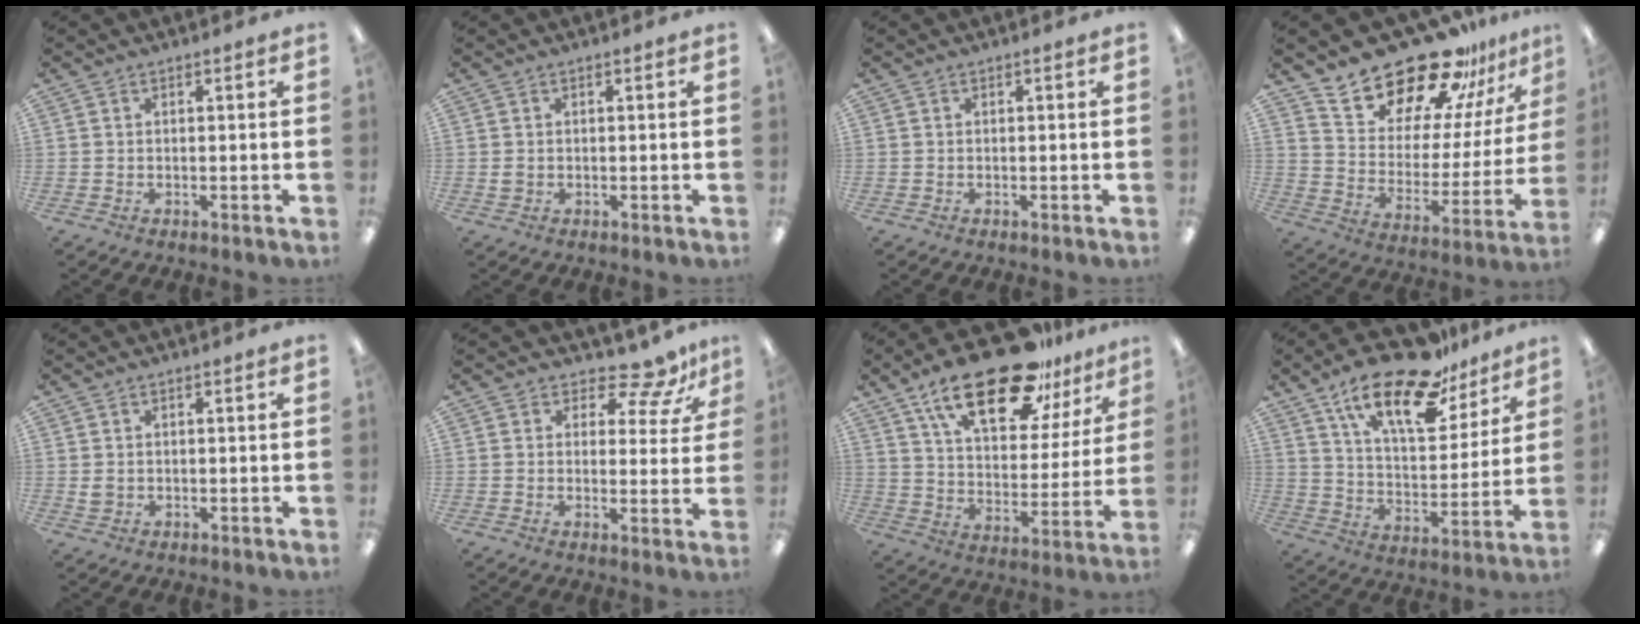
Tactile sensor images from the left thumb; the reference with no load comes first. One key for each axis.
{"total": 1.1, "fx": 0.2, "fy": 0.9, "fz": 0.6, "tx": -0.013, "ty": 0.005, "tz": 0.003}
{"total": 0.0}
{"total": 22.2, "fx": 18.6, "fy": 9.1, "fz": 8.0, "tx": -0.128, "ty": -0.145, "tz": 0.327}
{"total": 1.6, "fx": 0.5, "fy": 1.3, "fz": 0.8, "tx": -0.009, "ty": 0.000, "tz": 0.007}
{"total": 8.2, "fx": 6.6, "fy": 3.1, "fz": 3.8, "tx": -0.049, "ty": -0.045, "tz": 0.114}
{"total": 23.6, "fx": 16.1, "fy": 9.5, "fz": 14.5, "tx": -0.229, "ty": -0.088, "tz": 0.272}
{"total": 20.8, "fx": 14.4, "fy": 8.4, "fz": 12.5, "tx": -0.204, "ty": -0.086, "tz": 0.246}